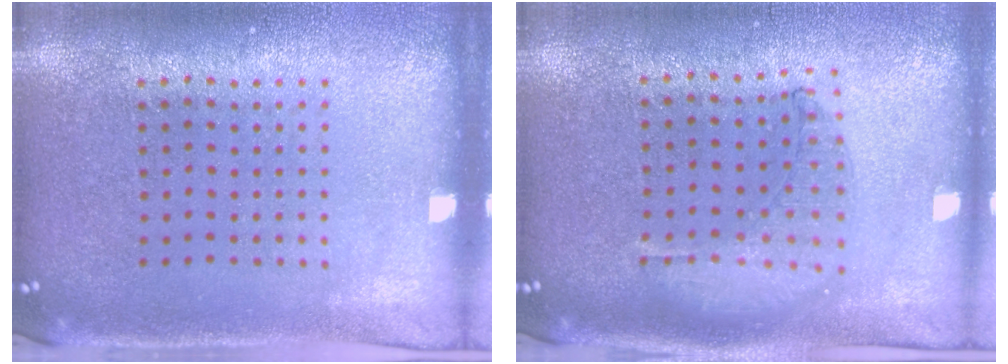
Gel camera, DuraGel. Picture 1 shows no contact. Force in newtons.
{"total": 0.9, "press": 0.9, "slide": 0.2}